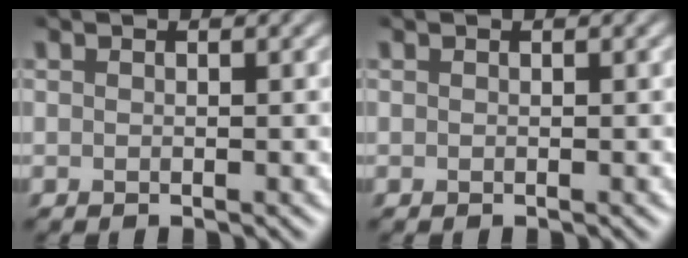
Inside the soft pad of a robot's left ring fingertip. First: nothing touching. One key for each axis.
{"total": 0.0}